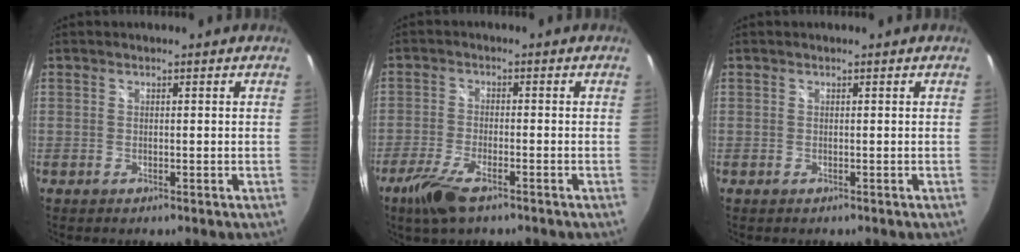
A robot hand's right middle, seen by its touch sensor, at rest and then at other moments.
{"total": 7.4, "force": [-5.0, 2.0, 5.2], "torque": [-0.131, -0.018, -0.097]}
{"total": 0.0}